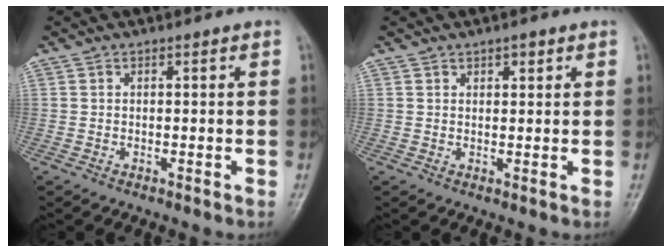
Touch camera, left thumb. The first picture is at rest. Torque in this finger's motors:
{"motor_torque": [-0.12, 0.17, -0.14, -0.07, -0.01]}